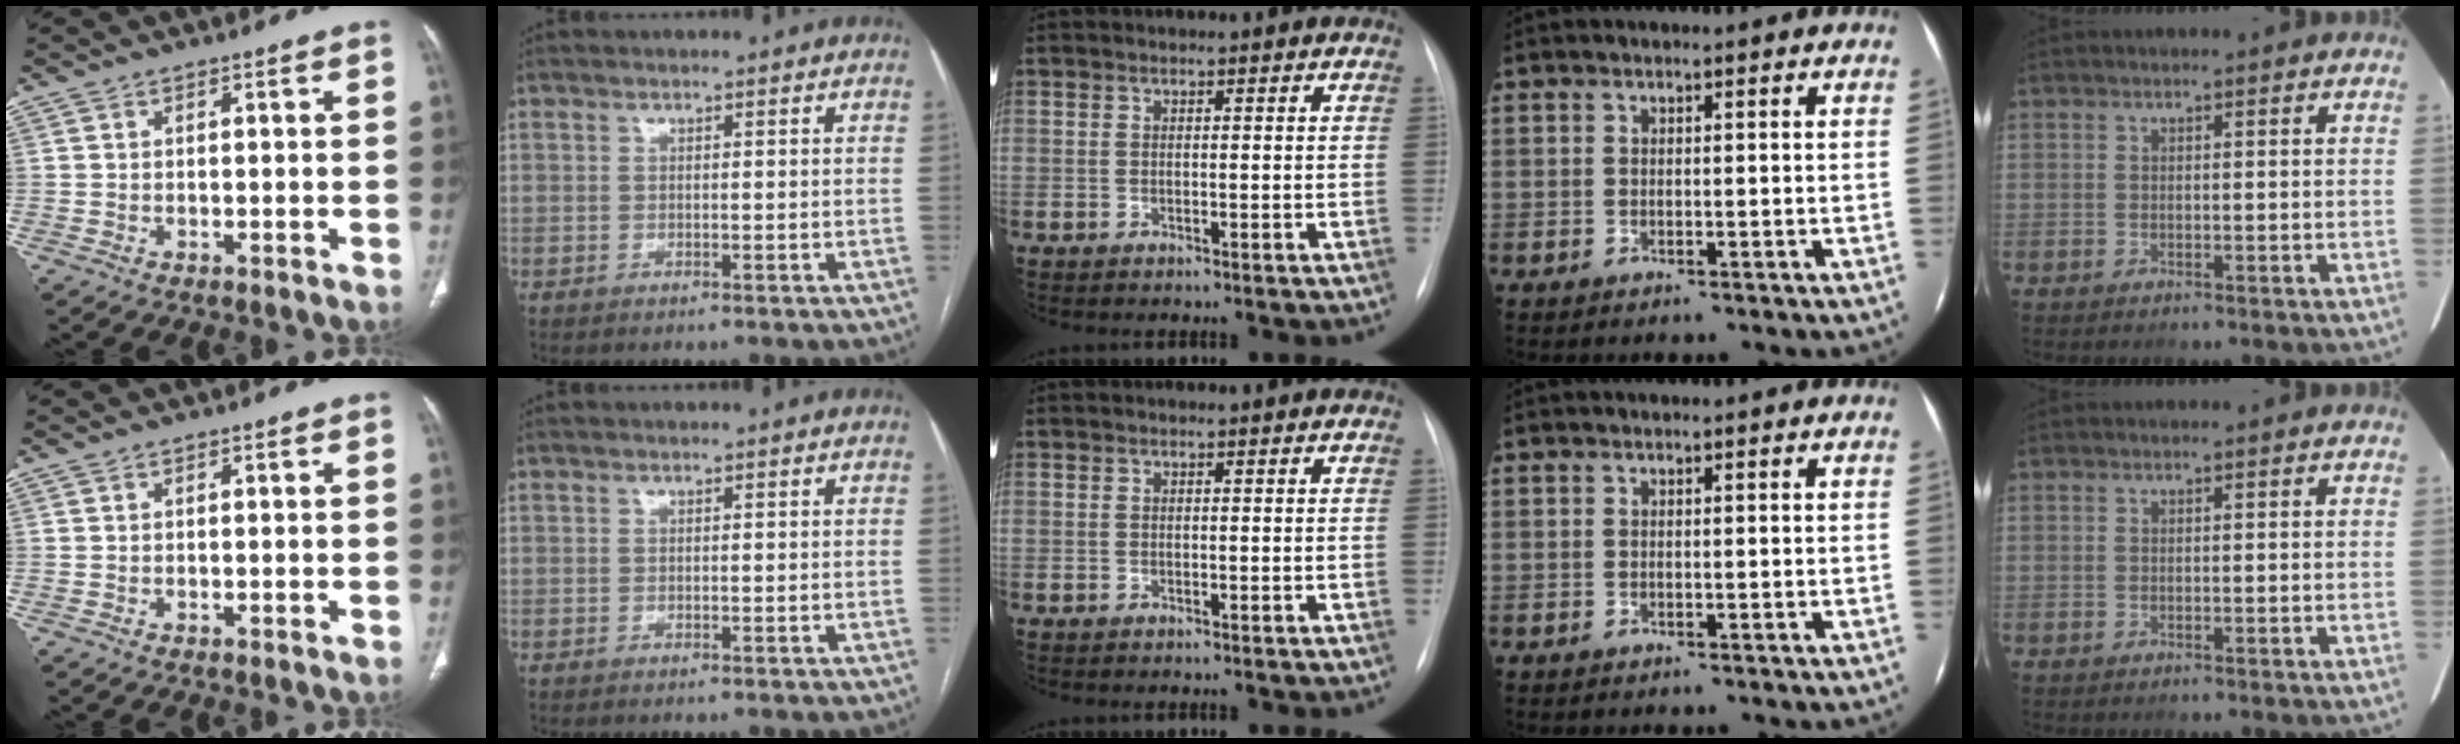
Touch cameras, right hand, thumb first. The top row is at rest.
{}